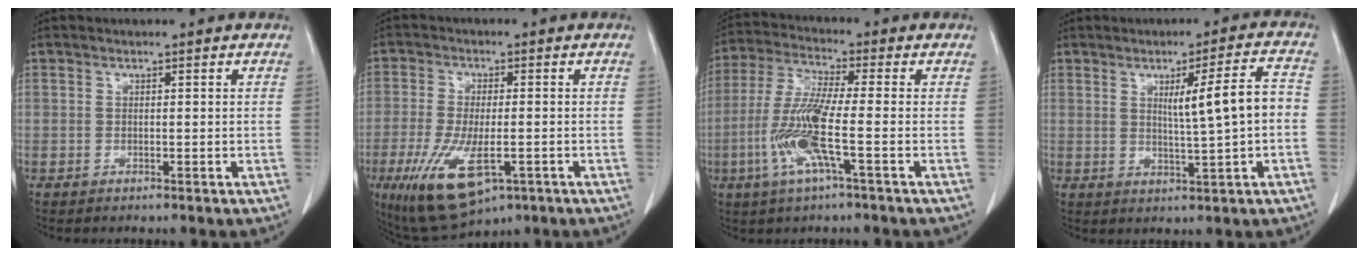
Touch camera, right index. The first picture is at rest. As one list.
[{"total": 12.2, "force": [-5.2, 4.4, 10.1], "torque": [-0.194, -0.022, -0.077]}, {"total": 10.7, "force": [-3.0, 0.3, 10.2], "torque": [-0.219, -0.009, -0.066]}, {"total": 7.8, "force": [0.3, -0.1, 7.8], "torque": [-0.117, 0.006, 0.008]}]